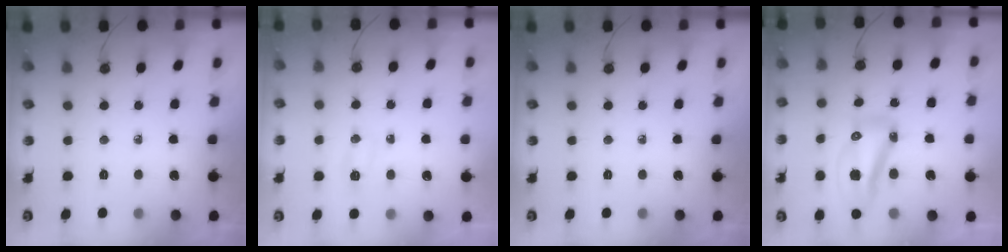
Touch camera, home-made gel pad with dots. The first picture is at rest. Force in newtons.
{"total": 8.3, "press": 5.0, "slide": 6.6}
{"total": 0.0}
{"total": 13.2, "press": 13.1, "slide": 1.4}